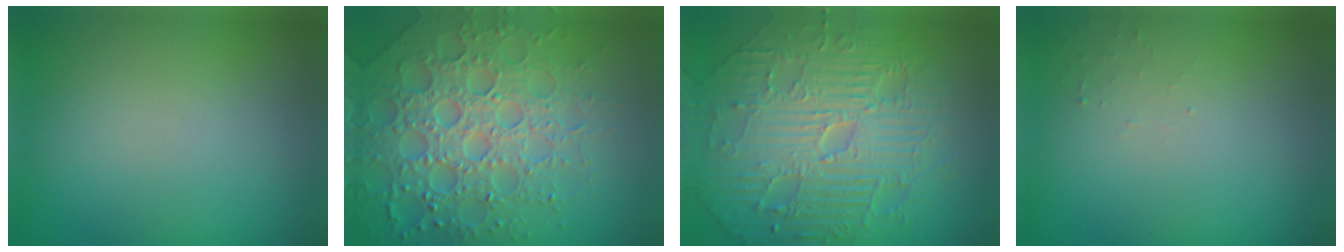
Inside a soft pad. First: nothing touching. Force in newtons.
{"total": 7.2, "press": 7.0, "slide": 1.7}
{"total": 11.0, "press": 7.1, "slide": 8.4}
{"total": 0.7, "press": 0.7, "slide": 0.2}